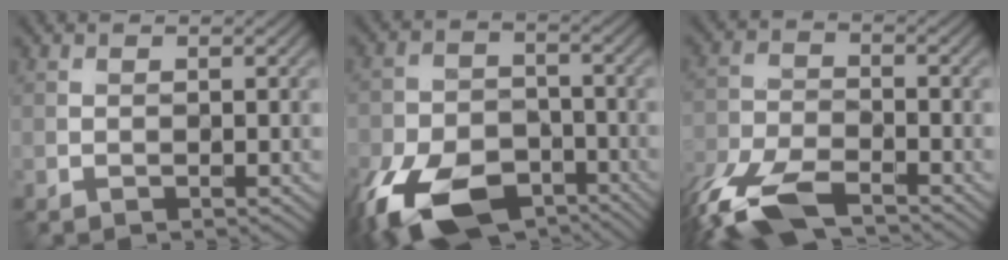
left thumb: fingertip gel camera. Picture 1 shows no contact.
{"total": 14.3, "force": [-8.4, 8.1, 8.4], "torque": [-0.196, -0.040, -0.149]}
{"total": 10.4, "force": [-7.2, 4.1, 6.3], "torque": [-0.145, -0.020, -0.154]}